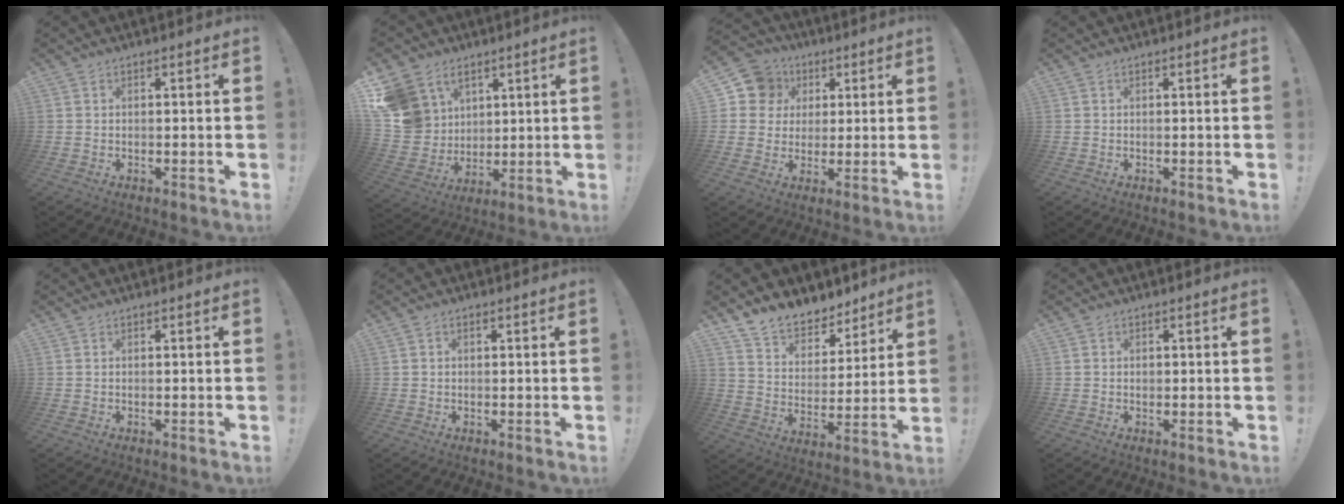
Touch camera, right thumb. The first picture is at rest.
{"total": 12.4, "force": [6.6, 9.9, 3.2], "torque": [-0.071, -0.042, 0.141]}
{"total": 11.0, "force": [3.6, 10.0, 2.8], "torque": [-0.034, -0.014, 0.075]}
{"total": 0.0}
{"total": 0.0}
{"total": 0.6, "force": [0.0, 0.6, 0.3], "torque": [-0.007, 0.003, 0.001]}
{"total": 10.6, "force": [9.2, 4.6, 2.5], "torque": [-0.060, -0.072, 0.175]}
{"total": 0.7, "force": [0.0, 0.7, 0.2], "torque": [0.003, -0.001, -0.001]}